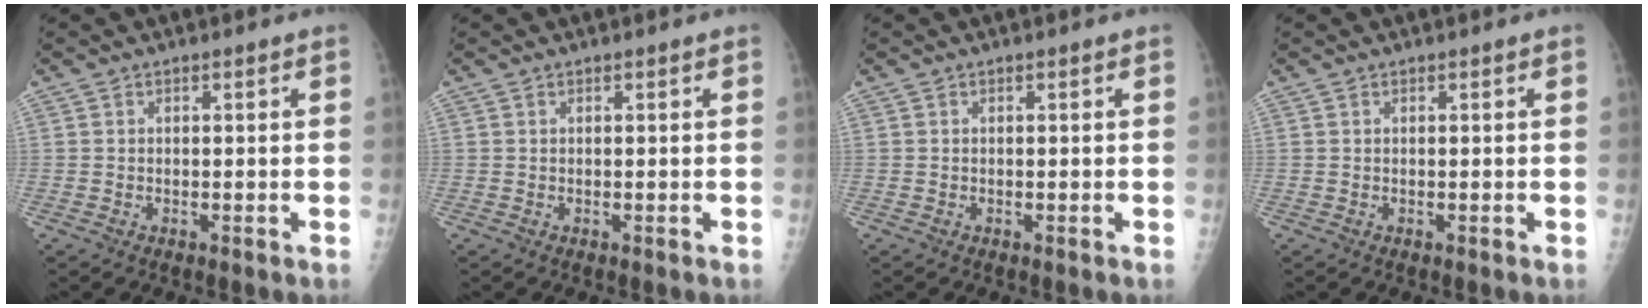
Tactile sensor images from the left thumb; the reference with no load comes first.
{"total": 0.0}
{"total": 0.0}
{"total": 0.0}